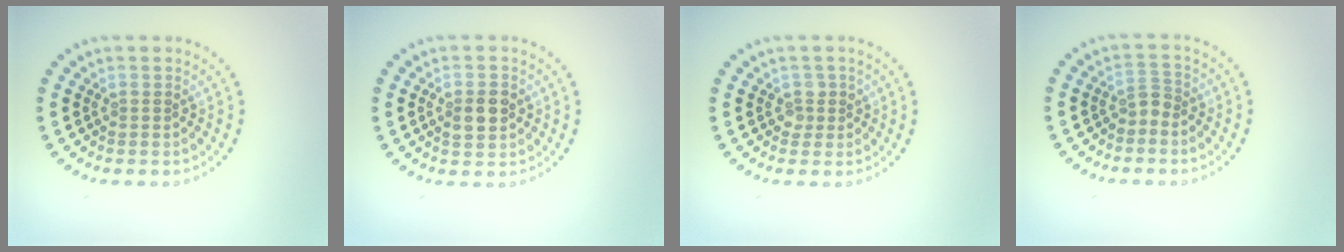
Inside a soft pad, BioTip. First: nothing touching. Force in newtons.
{"total": 2.8, "press": 2.8, "slide": 0.1}
{"total": 1.3, "press": 1.2, "slide": 0.7}
{"total": 1.5, "press": 1.1, "slide": 1.0}